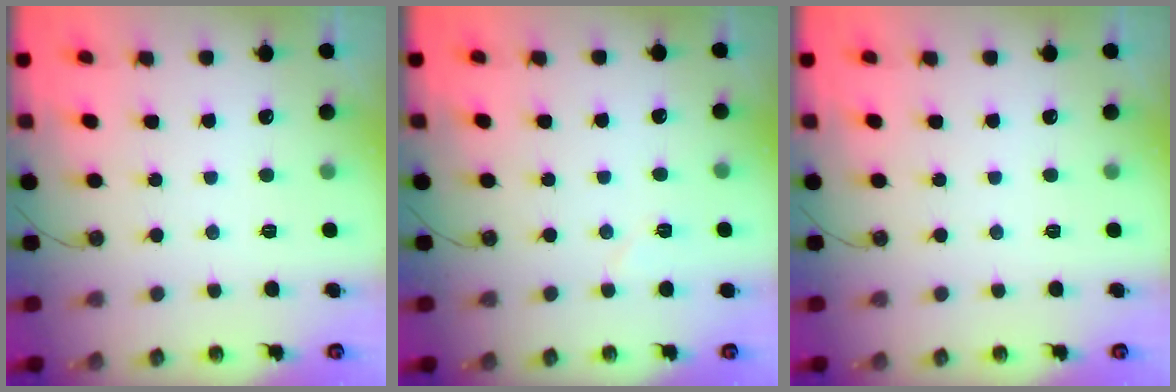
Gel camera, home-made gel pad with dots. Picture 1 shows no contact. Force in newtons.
{"total": 5.3, "press": 4.4, "slide": 2.8}
{"total": 0.0}